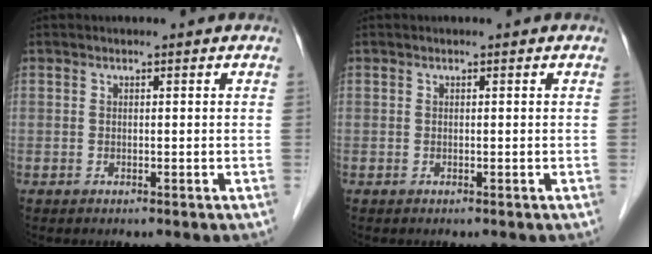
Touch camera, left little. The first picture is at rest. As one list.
[{"total": 0.0}]